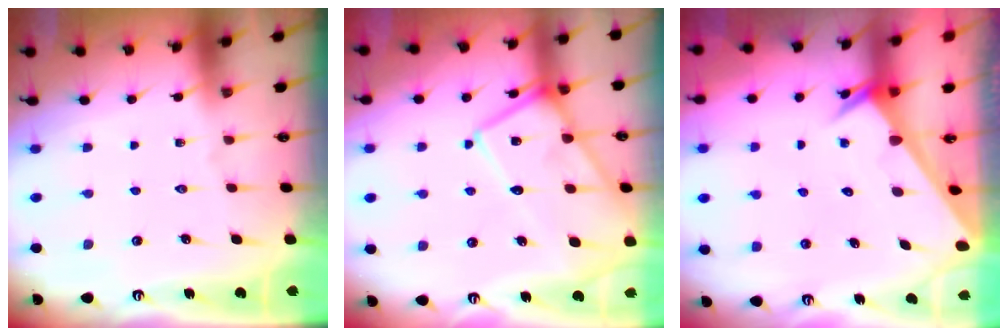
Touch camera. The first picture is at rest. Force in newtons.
{"total": 14.6, "press": 14.6, "slide": 1.2}
{"total": 2.5, "press": 2.5, "slide": 0.1}